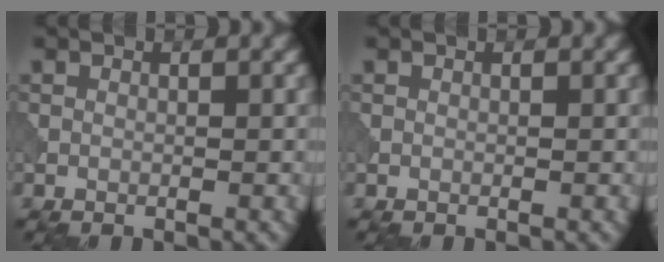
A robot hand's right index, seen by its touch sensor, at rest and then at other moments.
{"total": 0.0}